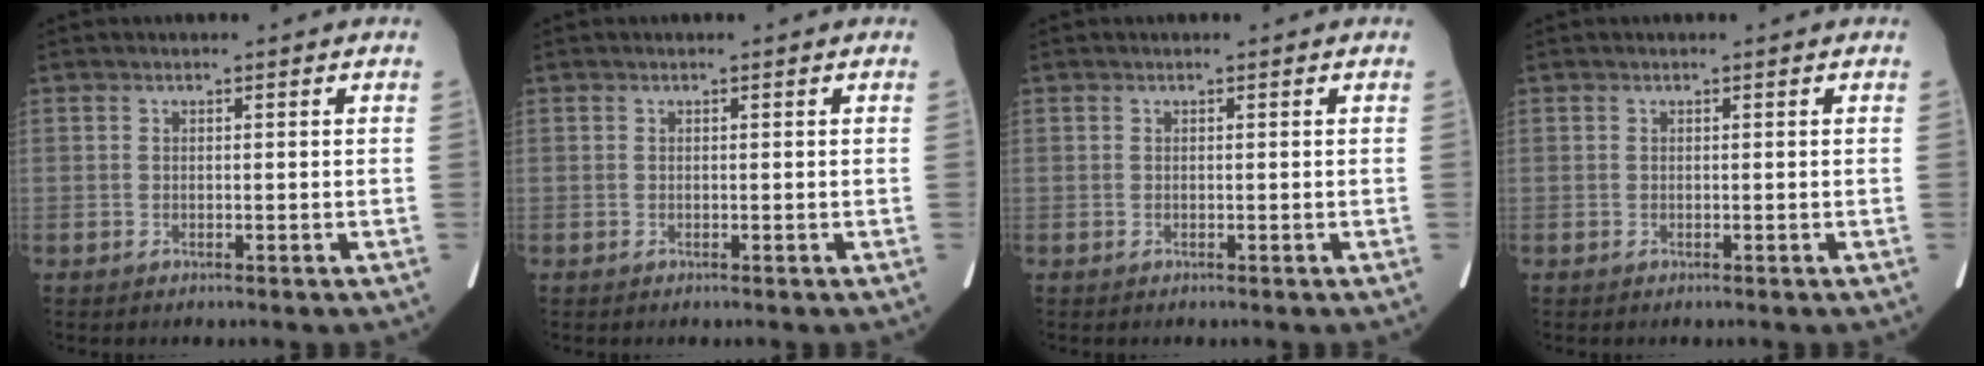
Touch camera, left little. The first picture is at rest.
{"total": 0.0}
{"total": 0.0}
{"total": 0.0}